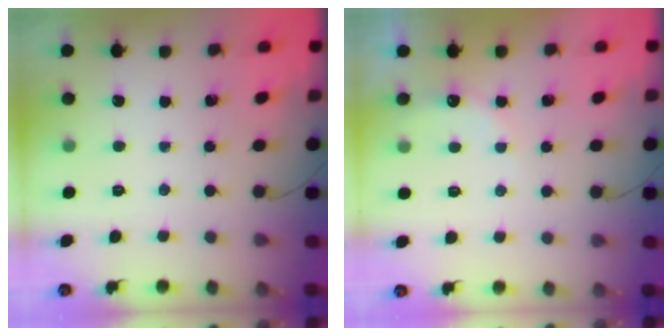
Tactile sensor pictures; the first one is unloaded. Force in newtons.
{"total": 6.1, "press": 6.0, "slide": 0.9}